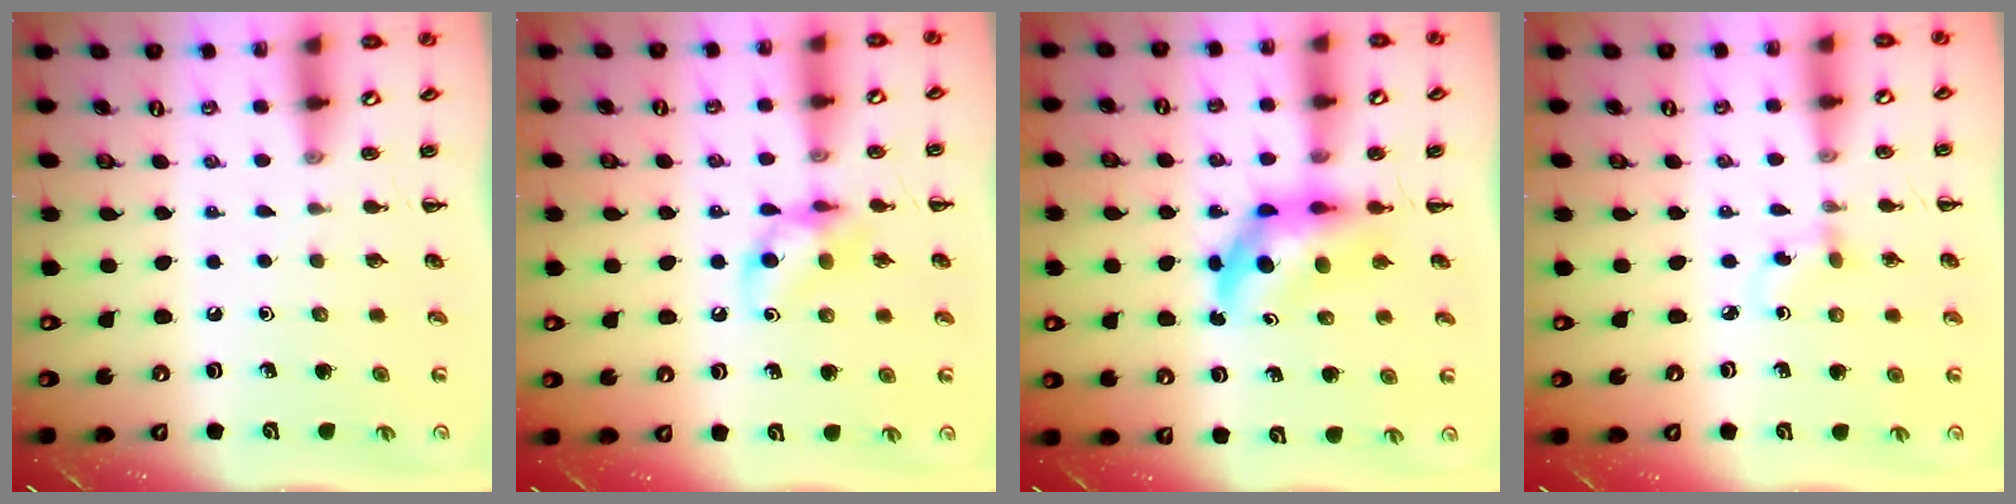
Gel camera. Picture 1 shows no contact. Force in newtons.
{"total": 10.1, "press": 10.1, "slide": 0.9}
{"total": 5.2, "press": 5.0, "slide": 1.4}
{"total": 2.2, "press": 2.0, "slide": 0.9}